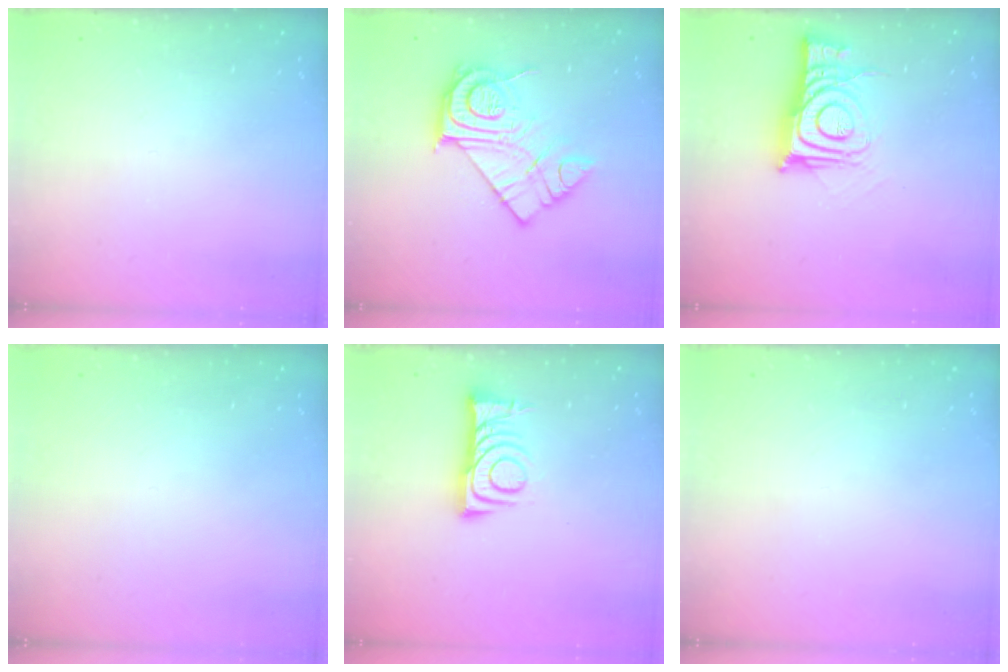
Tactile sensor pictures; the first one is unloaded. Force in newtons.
{"total": 16.1, "press": 16.0, "slide": 1.4}
{"total": 12.1, "press": 12.0, "slide": 1.2}
{"total": 1.5, "press": 1.5, "slide": 0.1}
{"total": 7.5, "press": 7.5, "slide": 0.6}
{"total": 0.0}